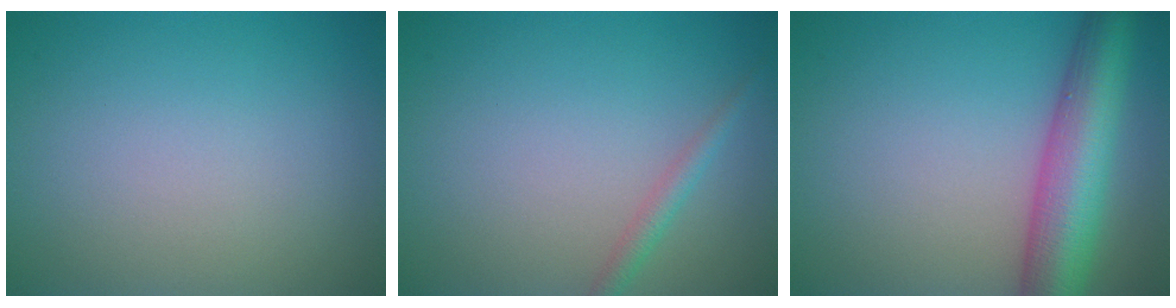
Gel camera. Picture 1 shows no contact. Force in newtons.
{"total": 1.5, "press": 1.5, "slide": 0.0}
{"total": 8.1, "press": 8.1, "slide": 0.3}